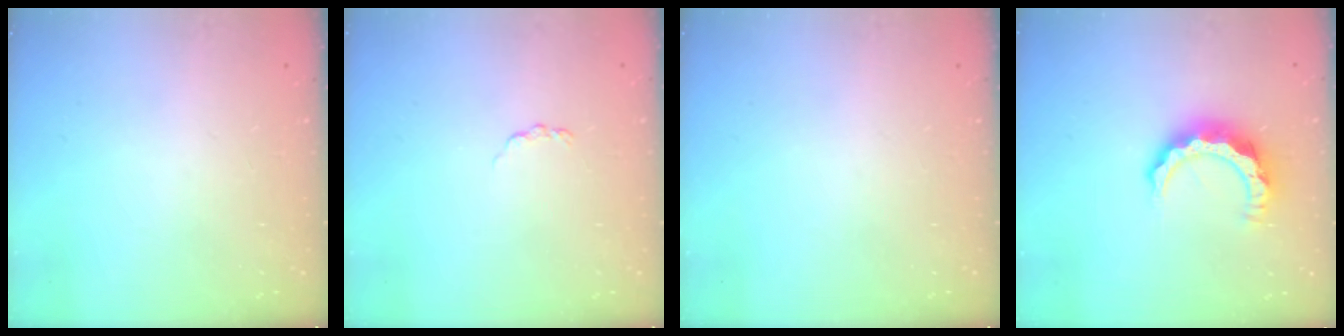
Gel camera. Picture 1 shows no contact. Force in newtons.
{"total": 2.8, "press": 2.7, "slide": 0.4}
{"total": 0.0}
{"total": 10.3, "press": 10.2, "slide": 1.1}